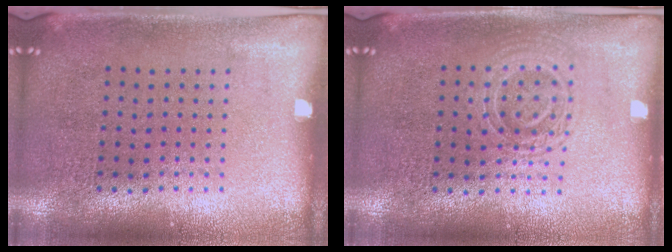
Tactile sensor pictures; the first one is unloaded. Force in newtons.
{"total": 1.2, "press": 1.2, "slide": 0.3}